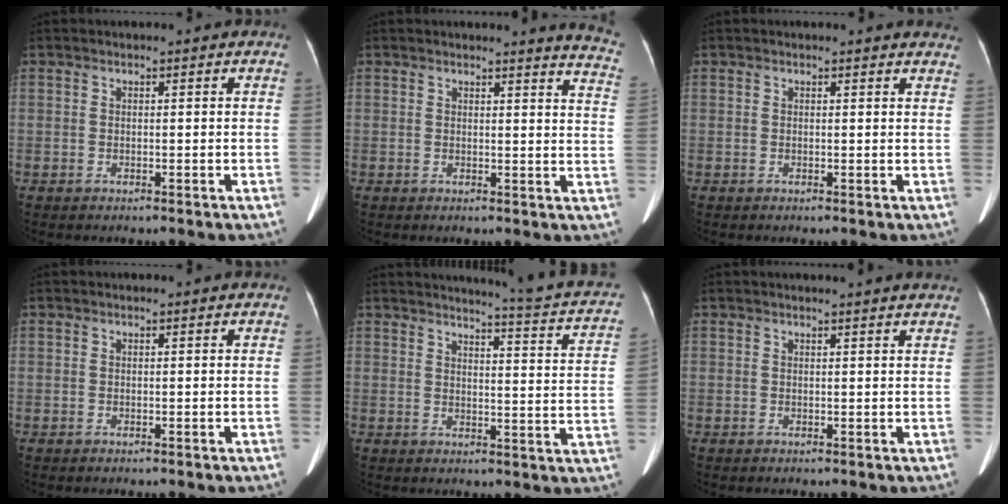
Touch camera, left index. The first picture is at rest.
{"total": 8.1, "force": [7.9, -0.2, 1.8], "torque": [-0.003, -0.075, 0.051]}
{"total": 5.4, "force": [5.2, 1.0, 1.0], "torque": [0.003, -0.010, 0.027]}
{"total": 0.0}
{"total": 14.6, "force": [13.3, 0.2, 6.0], "torque": [-0.072, -0.063, 0.130]}
{"total": 3.7, "force": [3.4, -0.6, 1.3], "torque": [-0.017, 0.005, 0.031]}